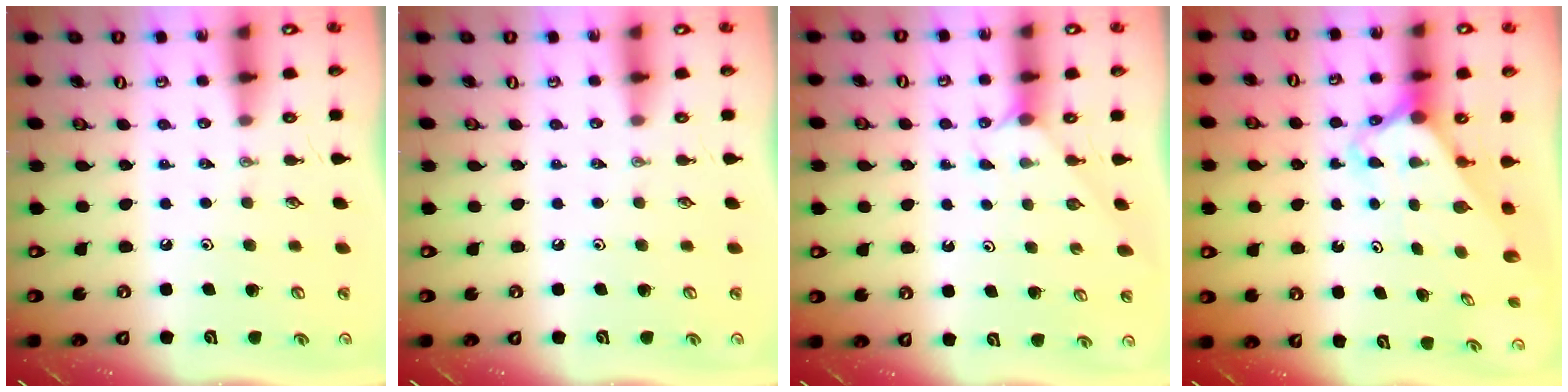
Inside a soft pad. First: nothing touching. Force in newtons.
{"total": 0.0}
{"total": 3.1, "press": 3.1, "slide": 0.3}
{"total": 2.4, "press": 2.4, "slide": 0.2}